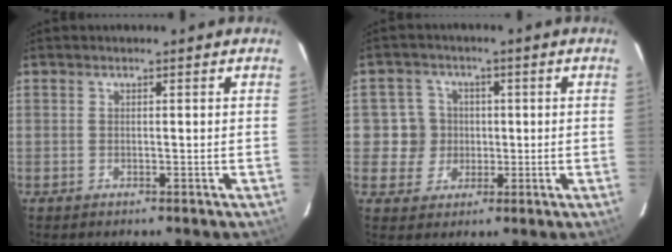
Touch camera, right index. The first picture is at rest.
{"total": 5.7, "force": [-0.1, 5.7, 0.3], "torque": [-0.001, 0.014, -0.002]}